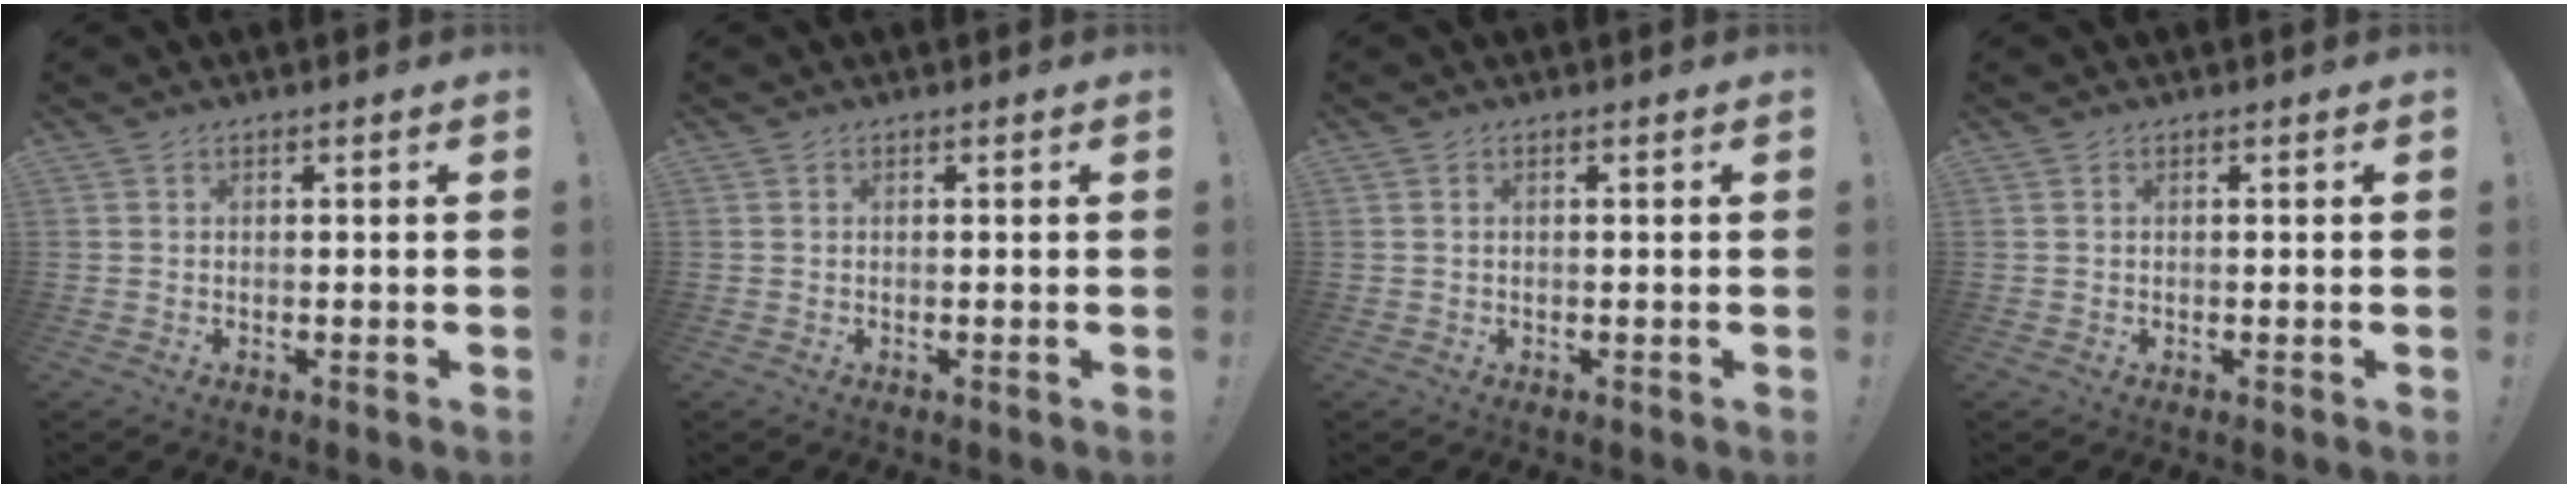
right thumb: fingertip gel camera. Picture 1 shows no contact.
{"total": 0.0}
{"total": 0.6, "force": [0.0, 0.0, 0.6], "torque": [-0.014, 0.001, 0.000]}
{"total": 0.0}